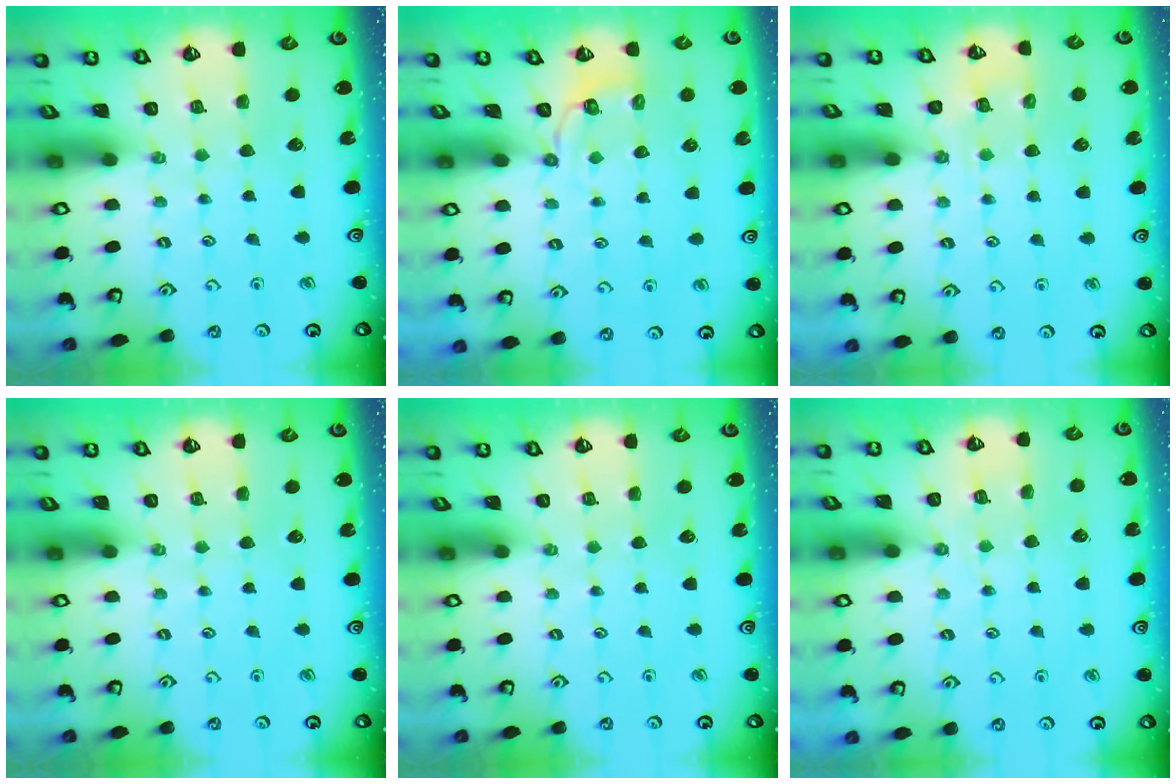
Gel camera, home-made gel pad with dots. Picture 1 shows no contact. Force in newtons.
{"total": 3.0, "press": 1.8, "slide": 2.4}
{"total": 4.8, "press": 4.8, "slide": 0.7}
{"total": 0.0}
{"total": 0.0}
{"total": 2.5, "press": 2.5, "slide": 0.4}